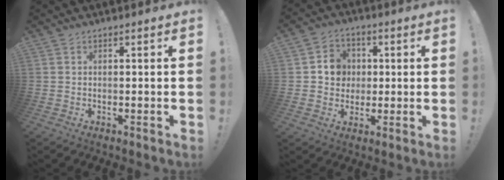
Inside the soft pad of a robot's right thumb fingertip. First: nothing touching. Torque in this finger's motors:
{"motor_torque": [0.91, 1.23, 0.22, -0.08, -0.02]}